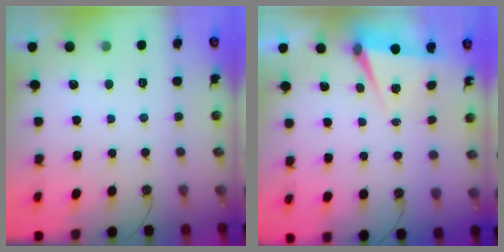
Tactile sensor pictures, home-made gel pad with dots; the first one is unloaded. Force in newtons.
{"total": 5.8, "press": 3.7, "slide": 4.5}